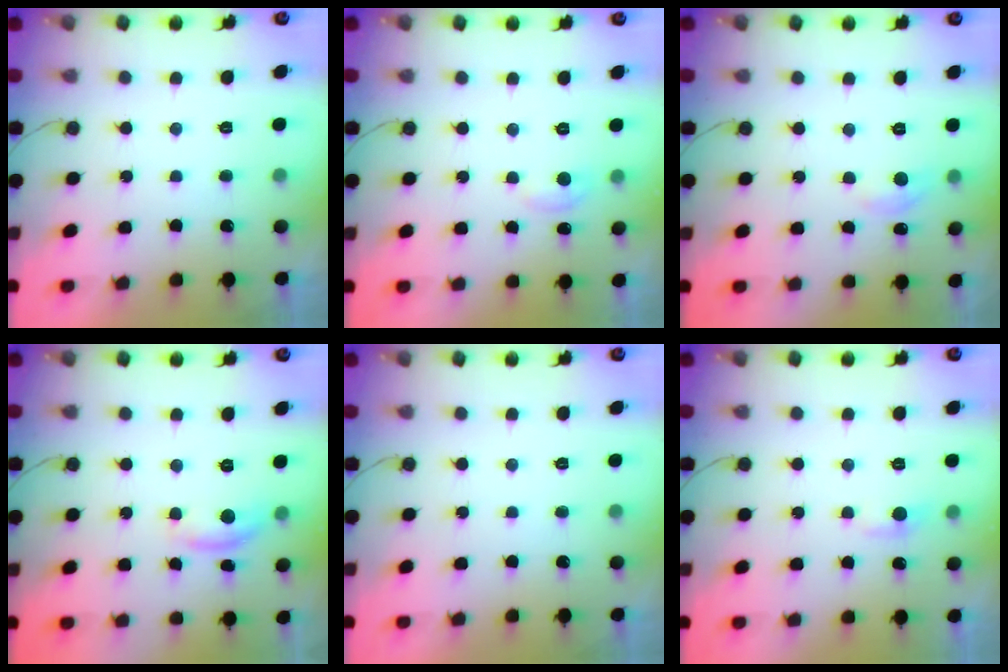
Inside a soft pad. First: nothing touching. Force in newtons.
{"total": 5.9, "press": 5.8, "slide": 0.8}
{"total": 6.8, "press": 6.7, "slide": 1.0}
{"total": 6.8, "press": 6.8, "slide": 0.2}
{"total": 0.0}
{"total": 4.3, "press": 4.2, "slide": 0.6}